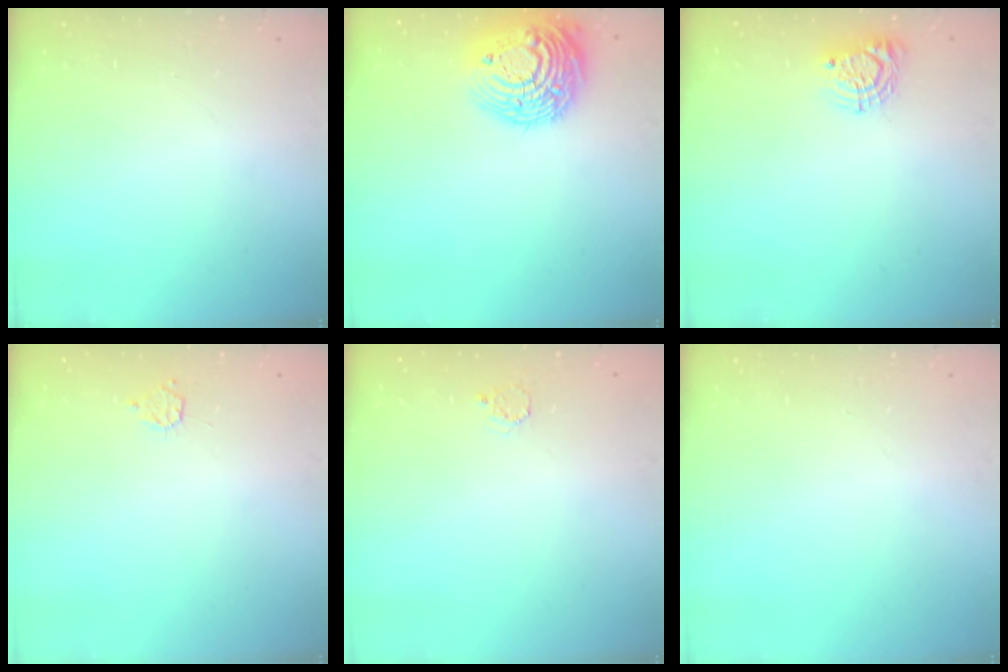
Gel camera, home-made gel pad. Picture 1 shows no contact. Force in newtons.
{"total": 17.9, "press": 17.8, "slide": 1.5}
{"total": 8.1, "press": 8.1, "slide": 0.5}
{"total": 3.3, "press": 3.2, "slide": 0.3}
{"total": 2.5, "press": 2.5, "slide": 0.3}
{"total": 0.0}